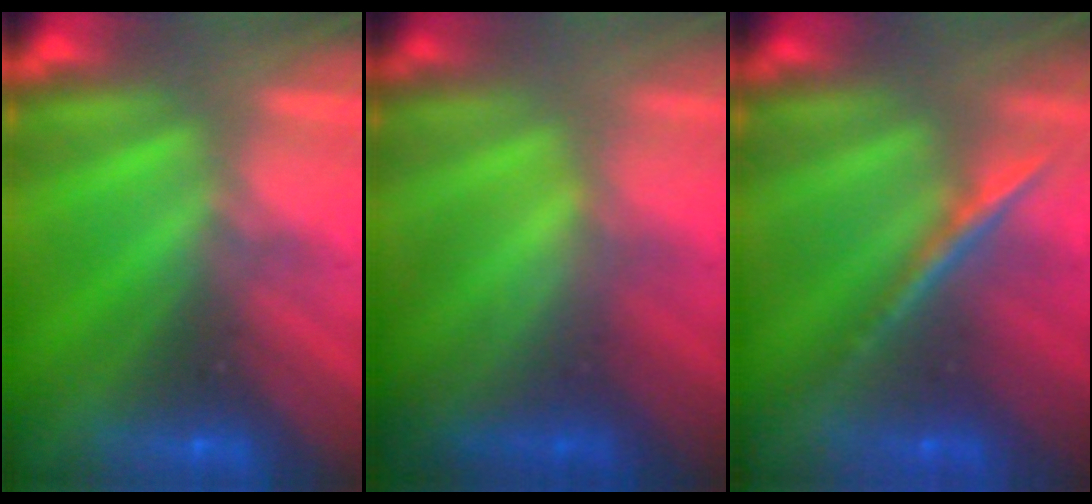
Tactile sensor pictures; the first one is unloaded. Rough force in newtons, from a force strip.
{"total": 3.2}
{"total": 1.8}